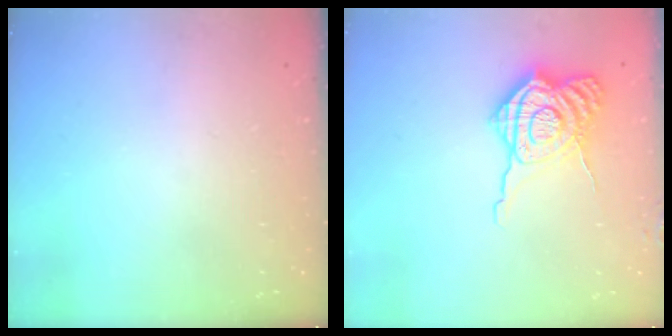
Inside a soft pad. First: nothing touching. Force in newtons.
{"total": 13.4, "press": 13.4, "slide": 1.2}